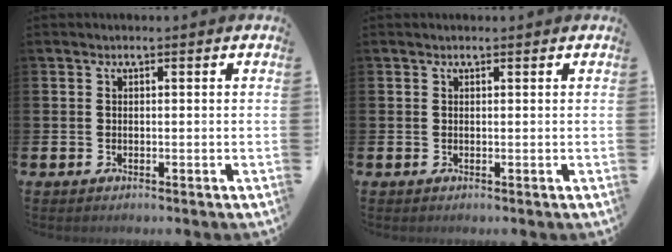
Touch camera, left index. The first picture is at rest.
{"total": 0.0}